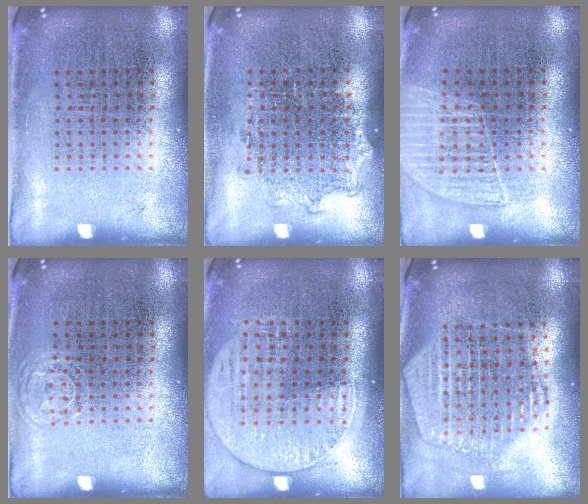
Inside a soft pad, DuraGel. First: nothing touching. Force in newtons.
{"total": 1.1, "press": 1.0, "slide": 0.4}
{"total": 1.2, "press": 1.2, "slide": 0.2}
{"total": 0.6, "press": 0.6, "slide": 0.3}
{"total": 1.5, "press": 1.4, "slide": 0.6}
{"total": 2.2, "press": 1.9, "slide": 1.0}